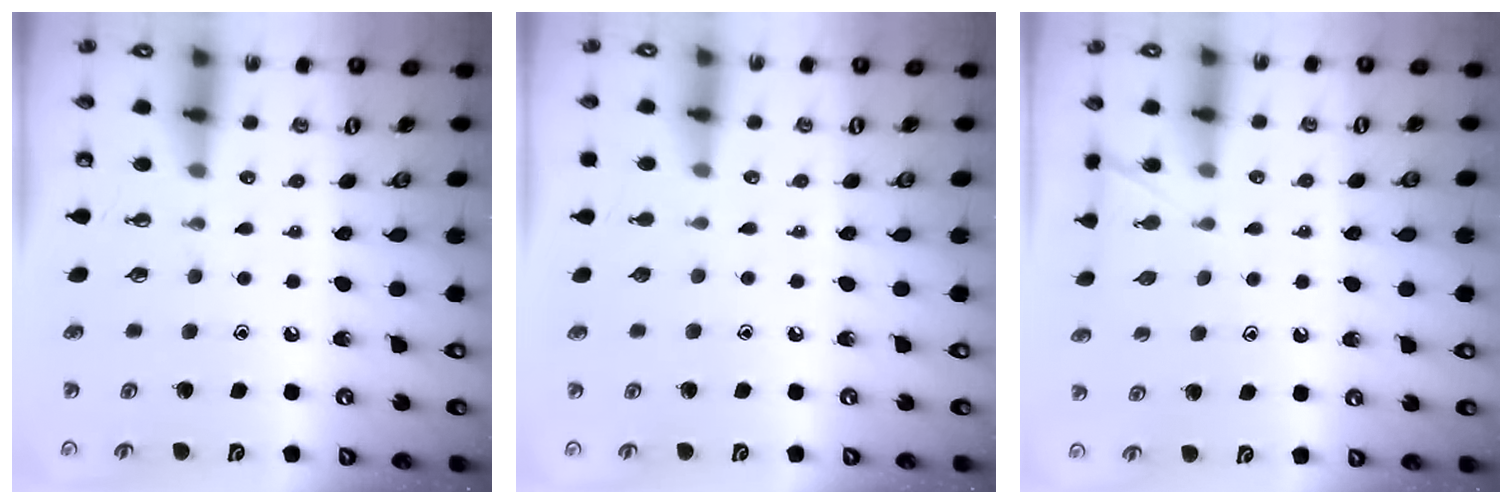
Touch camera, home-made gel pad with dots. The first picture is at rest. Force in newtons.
{"total": 0.0}
{"total": 4.9, "press": 4.9, "slide": 0.6}